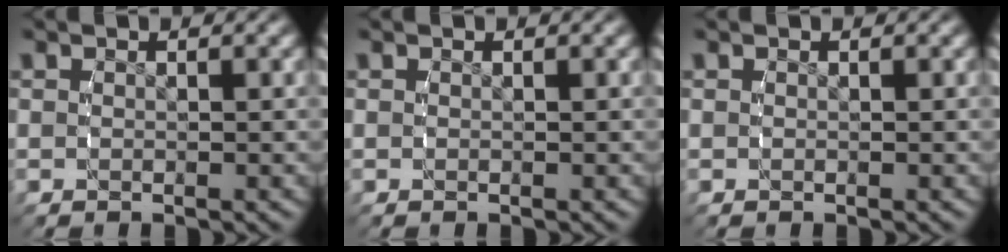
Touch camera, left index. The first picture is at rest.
{"total": 0.0}
{"total": 0.0}